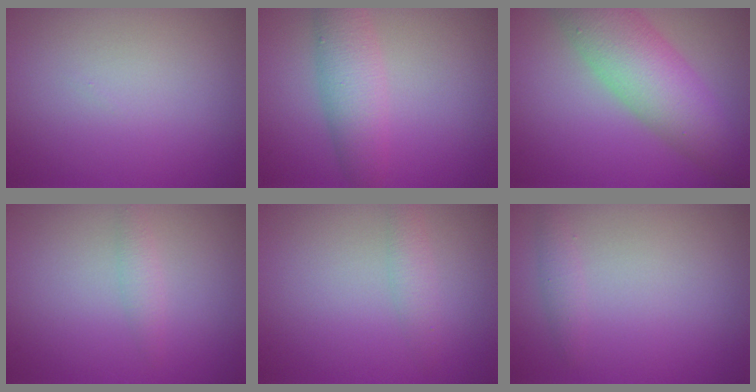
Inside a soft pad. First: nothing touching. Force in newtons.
{"total": 3.9, "press": 3.9, "slide": 0.0}
{"total": 7.2, "press": 7.2, "slide": 0.2}
{"total": 1.2, "press": 1.2, "slide": 0.0}
{"total": 1.6, "press": 1.6, "slide": 0.0}
{"total": 1.0, "press": 1.0, "slide": 0.0}